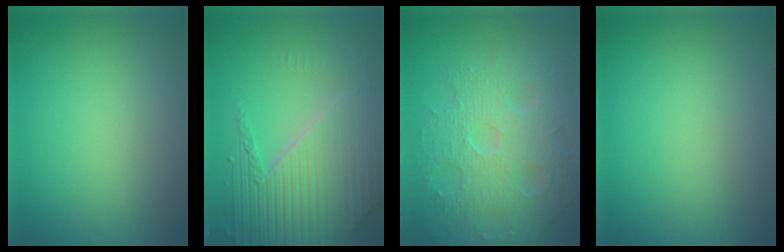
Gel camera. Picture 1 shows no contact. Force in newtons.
{"total": 7.4, "press": 5.6, "slide": 4.8}
{"total": 8.6, "press": 5.9, "slide": 6.2}
{"total": 0.0}